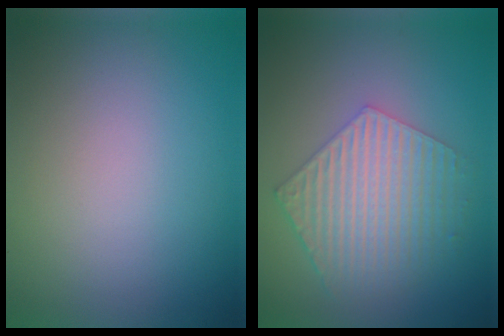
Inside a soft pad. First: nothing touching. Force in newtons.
{"total": 5.6, "press": 4.2, "slide": 3.7}